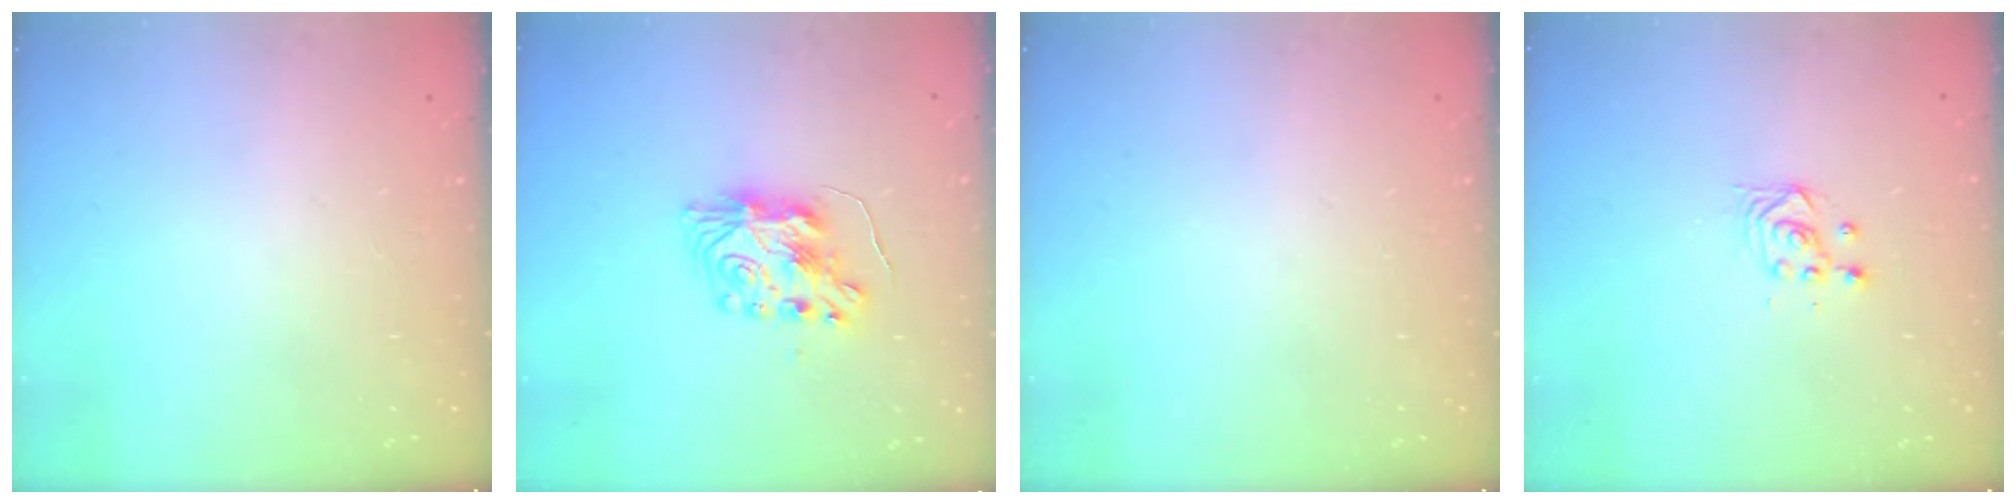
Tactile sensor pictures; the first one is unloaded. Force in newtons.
{"total": 9.0, "press": 9.0, "slide": 0.5}
{"total": 0.0}
{"total": 3.3, "press": 3.3, "slide": 0.4}